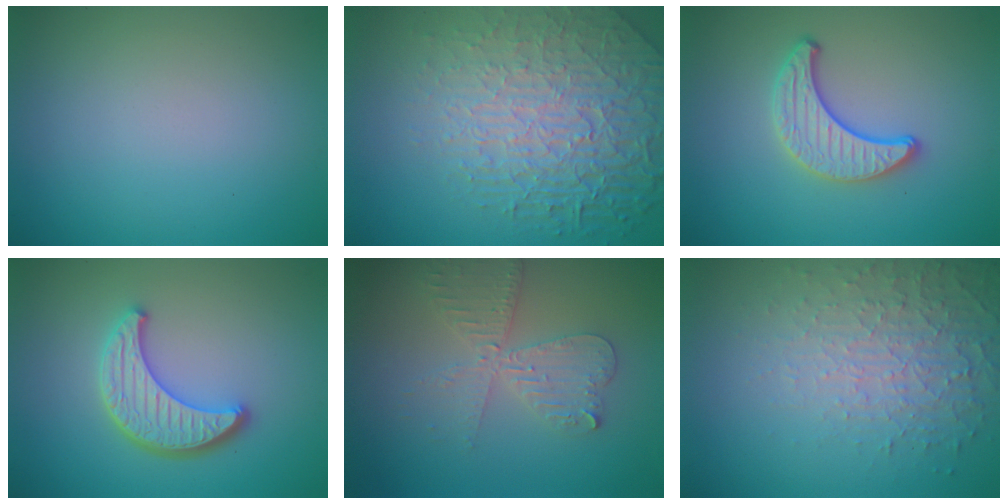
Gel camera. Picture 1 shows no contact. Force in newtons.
{"total": 8.7, "press": 5.9, "slide": 6.4}
{"total": 3.5, "press": 3.2, "slide": 1.5}
{"total": 4.4, "press": 3.8, "slide": 2.3}
{"total": 4.1, "press": 3.6, "slide": 2.1}
{"total": 5.3, "press": 3.4, "slide": 4.1}